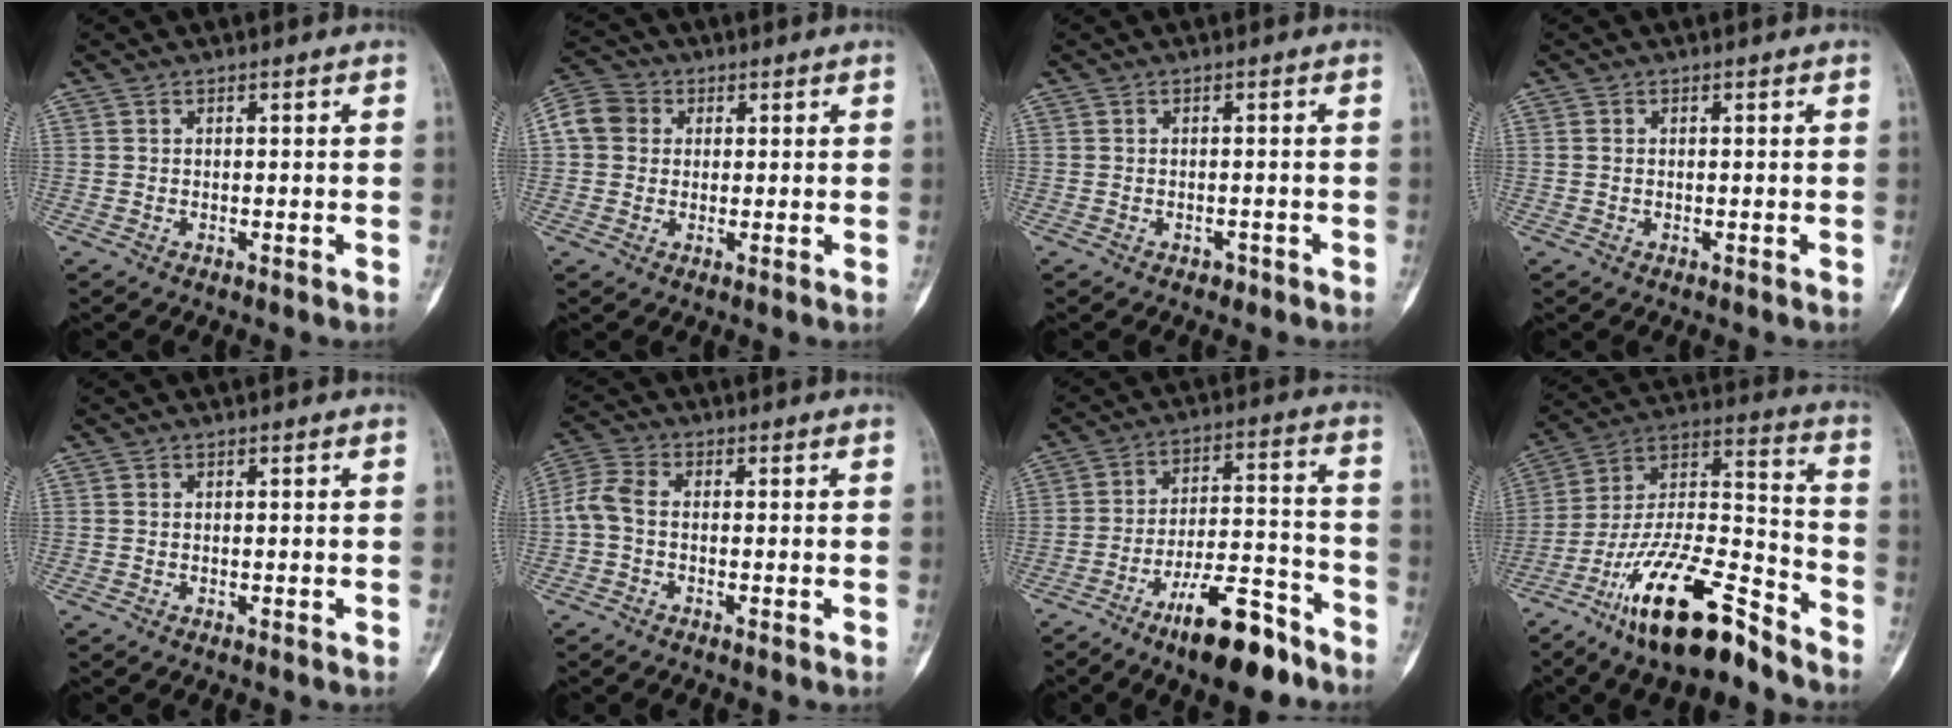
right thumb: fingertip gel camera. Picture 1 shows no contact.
{"total": 7.5, "force": [1.4, 6.5, 3.5], "torque": [-0.056, 0.016, 0.017]}
{"total": 1.2, "force": [-0.9, 0.7, 0.3], "torque": [-0.001, 0.005, -0.013]}
{"total": 0.6, "force": [0.1, 0.6, -0.2], "torque": [0.002, 0.000, 0.000]}
{"total": 0.0}
{"total": 4.6, "force": [-0.7, 3.1, 3.3], "torque": [-0.081, 0.012, -0.028]}
{"total": 14.6, "force": [-9.9, 4.6, 9.7], "torque": [-0.141, 0.079, -0.165]}
{"total": 21.3, "force": [-14.7, 6.3, 14.1], "torque": [-0.258, 0.085, -0.264]}